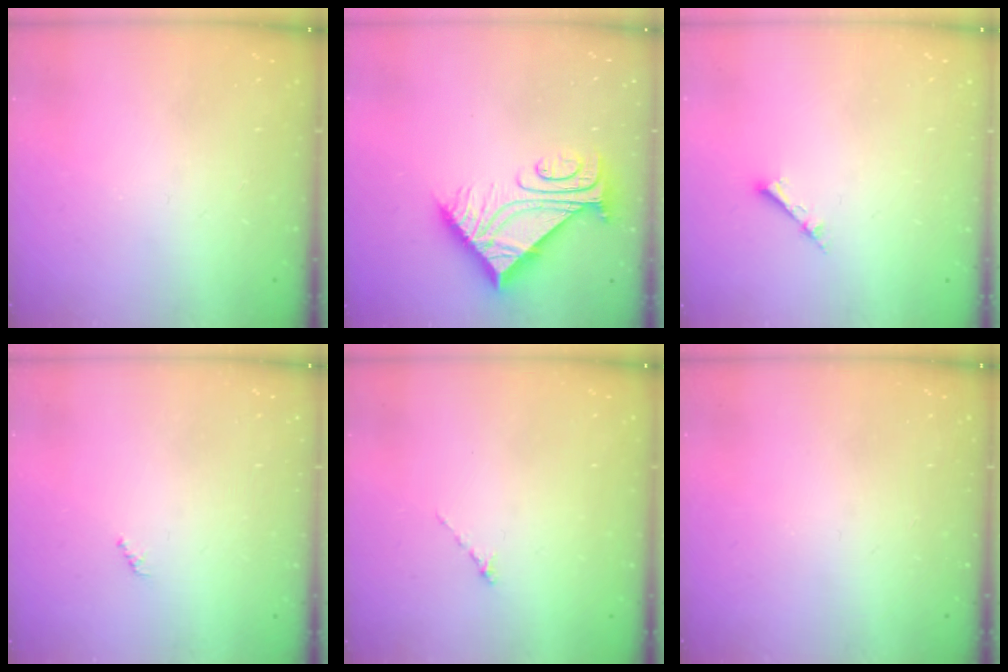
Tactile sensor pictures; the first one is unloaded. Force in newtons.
{"total": 9.9, "press": 9.8, "slide": 0.9}
{"total": 2.1, "press": 2.1, "slide": 0.3}
{"total": 0.7, "press": 0.7, "slide": 0.3}
{"total": 0.0}
{"total": 0.0}